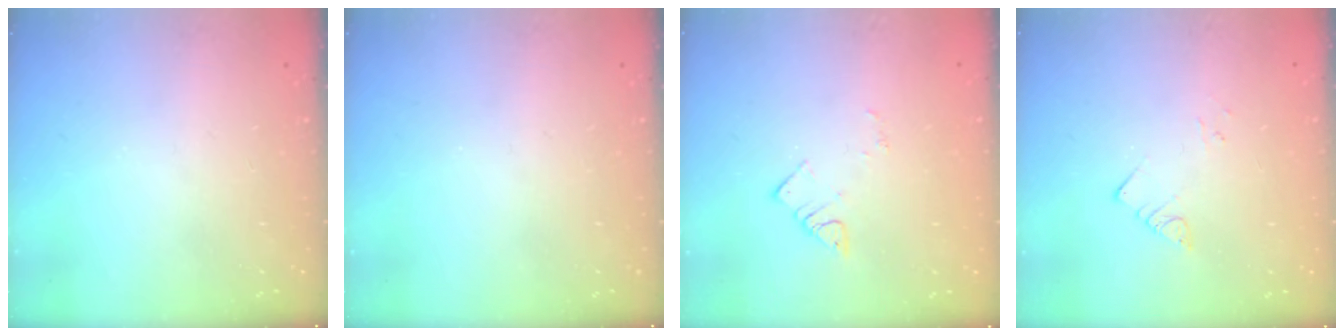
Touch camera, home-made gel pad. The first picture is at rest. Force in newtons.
{"total": 0.0}
{"total": 3.9, "press": 3.9, "slide": 0.3}
{"total": 2.9, "press": 2.9, "slide": 0.2}